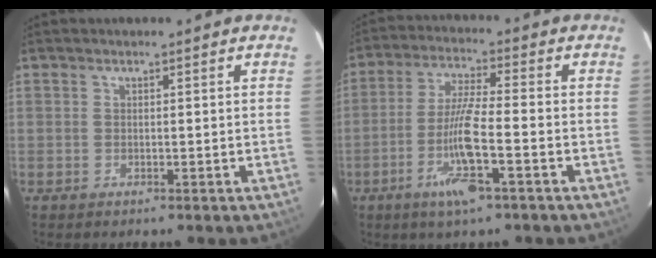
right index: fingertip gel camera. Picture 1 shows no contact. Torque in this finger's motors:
{"motor_torque": [1.90, -0.24, 1.05, 0.21]}